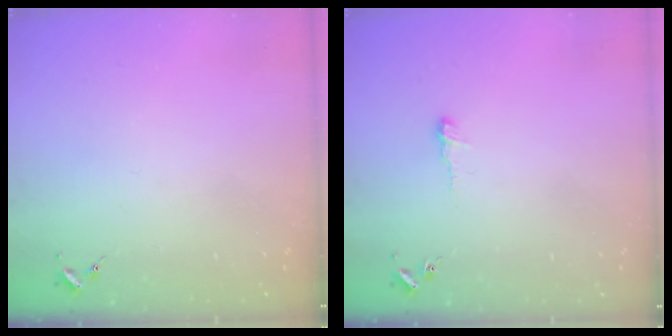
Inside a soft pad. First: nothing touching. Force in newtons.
{"total": 3.6, "press": 3.5, "slide": 0.5}